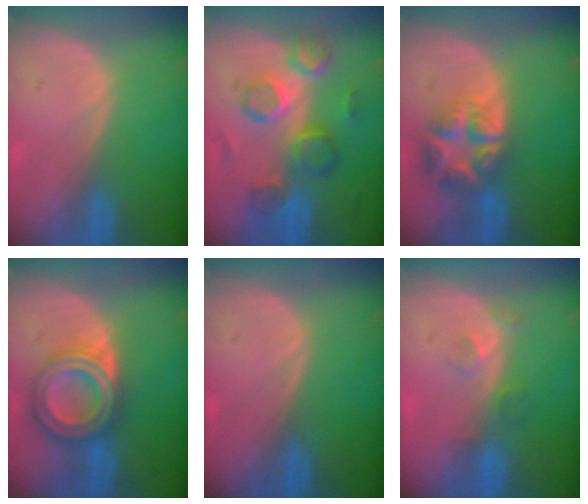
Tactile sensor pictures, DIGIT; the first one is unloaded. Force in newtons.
{"total": 9.0, "press": 8.6, "slide": 2.8}
{"total": 8.2, "press": 7.2, "slide": 3.9}
{"total": 8.0, "press": 8.0, "slide": 0.5}
{"total": 0.0}
{"total": 3.2, "press": 2.6, "slide": 1.8}